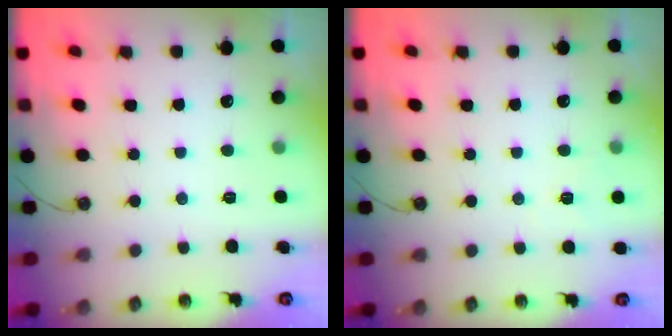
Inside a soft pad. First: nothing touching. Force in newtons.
{"total": 3.7, "press": 2.6, "slide": 2.6}